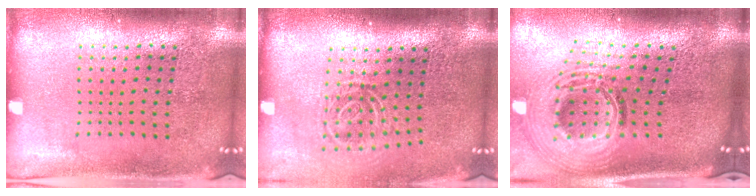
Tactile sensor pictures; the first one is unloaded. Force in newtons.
{"total": 1.6, "press": 1.1, "slide": 1.2}
{"total": 2.3, "press": 1.8, "slide": 1.5}